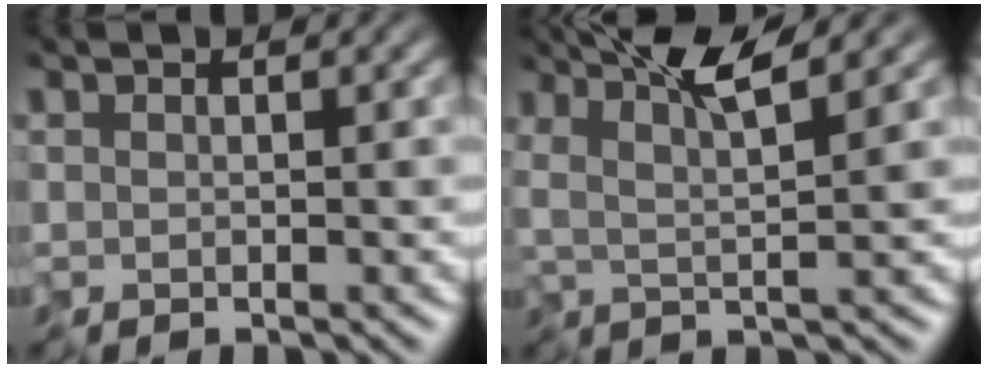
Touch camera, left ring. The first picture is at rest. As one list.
[{"total": 6.1, "force": [3.9, 1.0, 4.6], "torque": [-0.081, 0.006, 0.058]}]